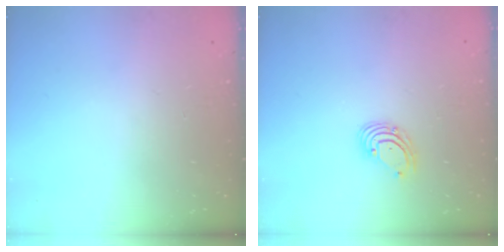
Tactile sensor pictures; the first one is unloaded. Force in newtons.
{"total": 3.3, "press": 3.3, "slide": 0.4}